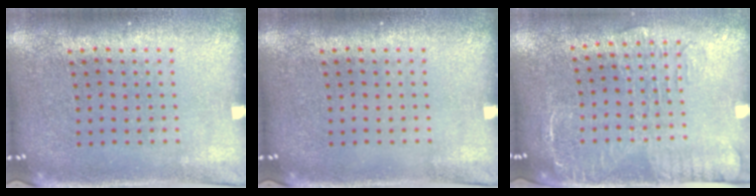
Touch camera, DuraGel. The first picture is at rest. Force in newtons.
{"total": 0.0}
{"total": 1.9, "press": 1.6, "slide": 1.0}